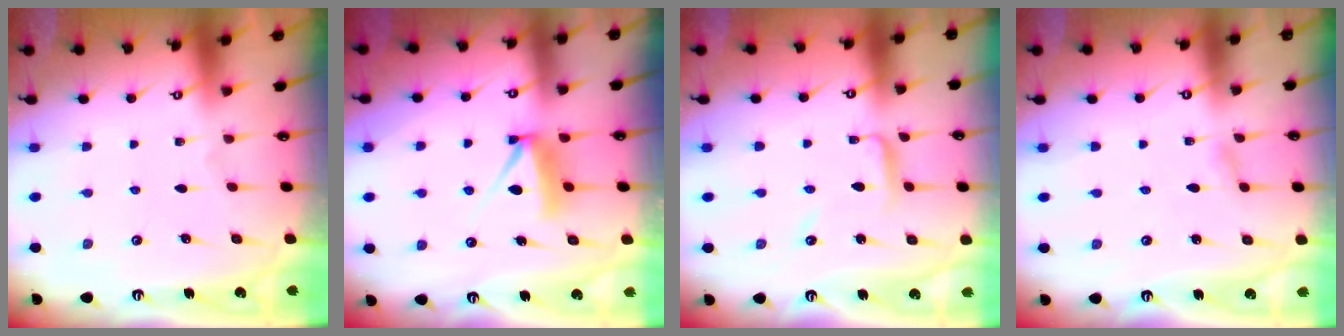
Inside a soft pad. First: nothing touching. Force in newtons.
{"total": 9.3, "press": 9.3, "slide": 0.9}
{"total": 5.5, "press": 5.5, "slide": 0.4}
{"total": 1.6, "press": 1.6, "slide": 0.1}